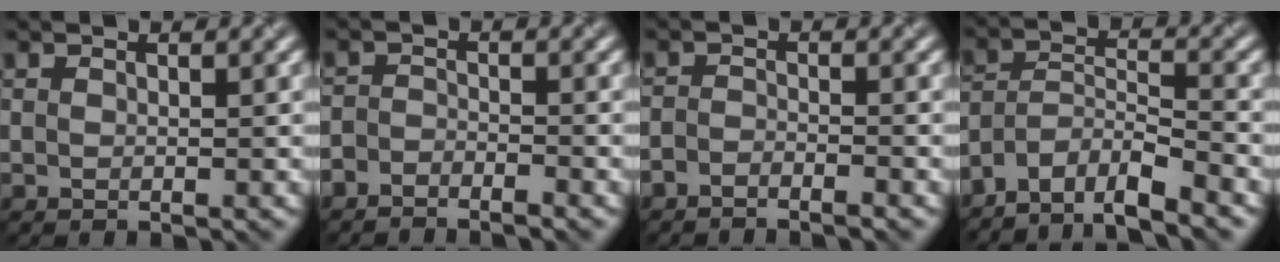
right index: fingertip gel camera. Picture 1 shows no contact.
{"total": 2.4, "force": [-2.3, 0.4, 0.5], "torque": [-0.011, 0.004, -0.048]}
{"total": 1.9, "force": [-1.8, 0.2, 0.6], "torque": [-0.016, 0.001, -0.036]}
{"total": 7.2, "force": [-6.4, 1.7, 2.9], "torque": [-0.051, 0.004, -0.115]}